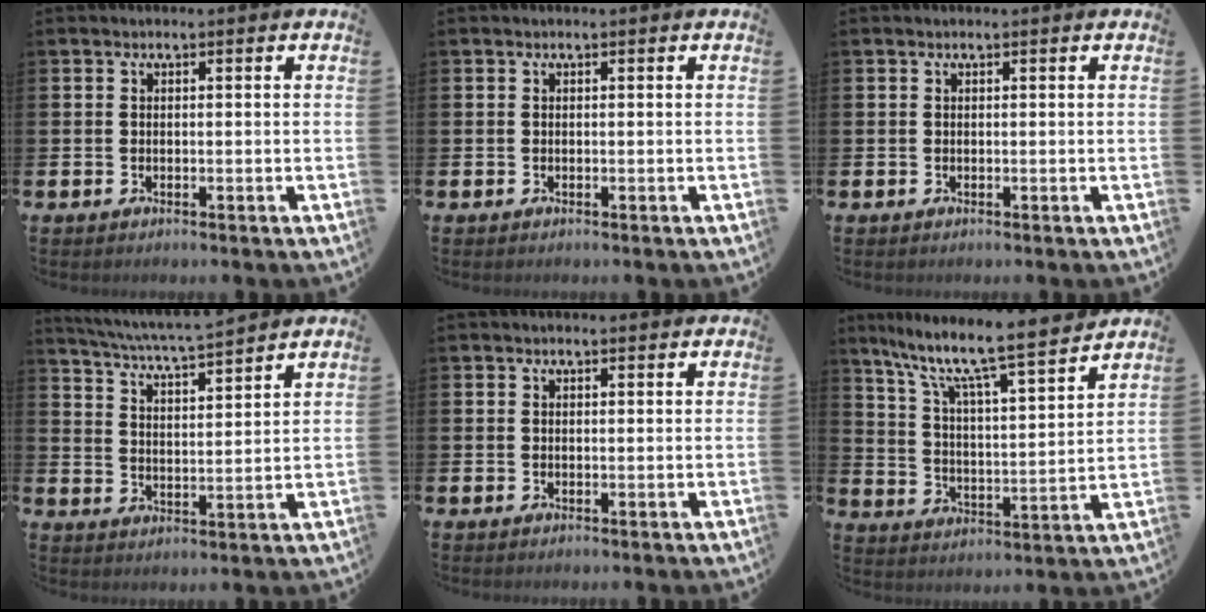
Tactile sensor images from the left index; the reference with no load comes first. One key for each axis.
{"total": 0.0}
{"total": 0.0}
{"total": 5.8, "fx": 5.6, "fy": -0.2, "fz": 1.5, "tx": -0.052, "ty": -0.039, "tz": 0.096}
{"total": 0.7, "fx": 0.7, "fy": 0.1, "fz": 0.3, "tx": 0.005, "ty": -0.001, "tz": 0.010}
{"total": 9.5, "fx": 8.2, "fy": 0.7, "fz": 4.6, "tx": -0.112, "ty": -0.065, "tz": 0.131}